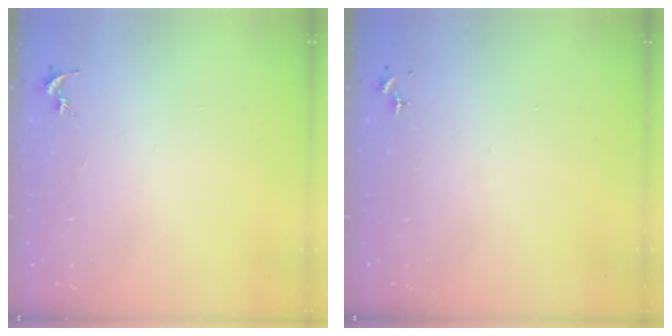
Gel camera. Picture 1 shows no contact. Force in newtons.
{"total": 0.0}